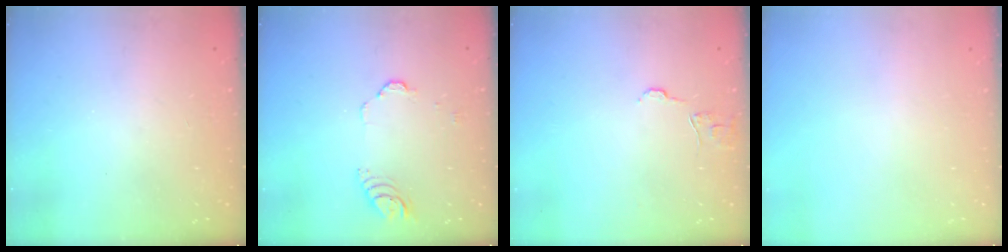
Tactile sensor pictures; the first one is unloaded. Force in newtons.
{"total": 3.8, "press": 3.7, "slide": 0.4}
{"total": 6.1, "press": 6.1, "slide": 0.4}
{"total": 0.0}